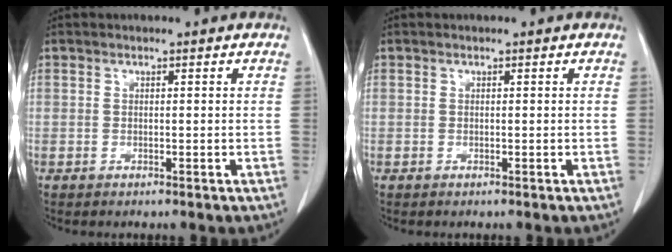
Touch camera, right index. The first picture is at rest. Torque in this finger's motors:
{"motor_torque": [0.00, 0.00, 0.00, 0.00]}